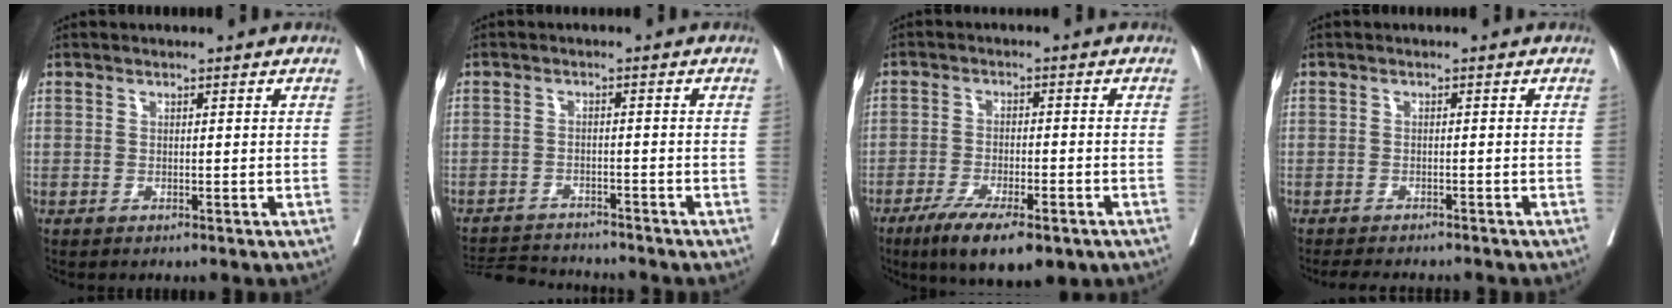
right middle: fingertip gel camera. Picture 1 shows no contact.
{"total": 7.0, "force": [-6.9, 0.2, 0.8], "torque": [-0.013, -0.004, -0.116]}
{"total": 11.3, "force": [-7.4, 3.0, 8.0], "torque": [-0.123, -0.018, -0.113]}
{"total": 5.8, "force": [-5.1, 1.7, 2.0], "torque": [-0.024, -0.006, -0.073]}